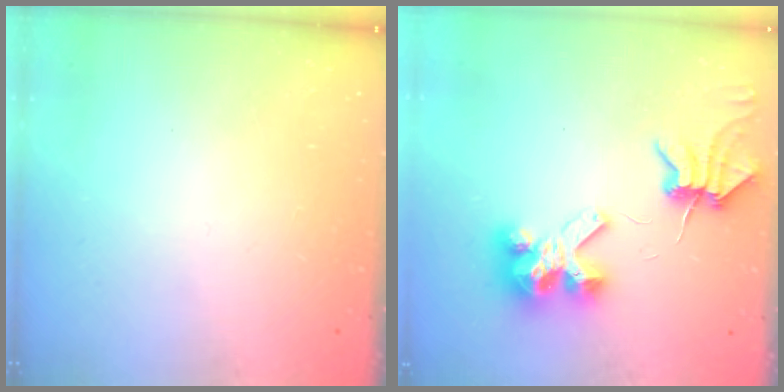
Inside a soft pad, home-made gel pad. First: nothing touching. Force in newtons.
{"total": 7.1, "press": 7.0, "slide": 0.9}